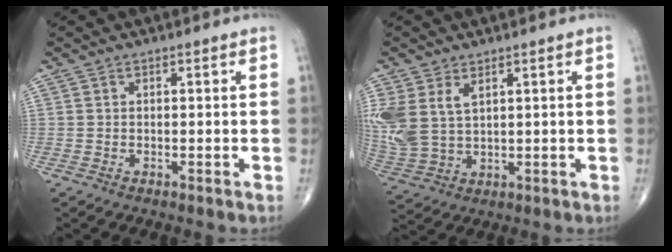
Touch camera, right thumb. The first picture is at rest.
{"total": 10.7, "force": [3.8, 6.7, 7.5], "torque": [-0.182, -0.006, 0.092]}